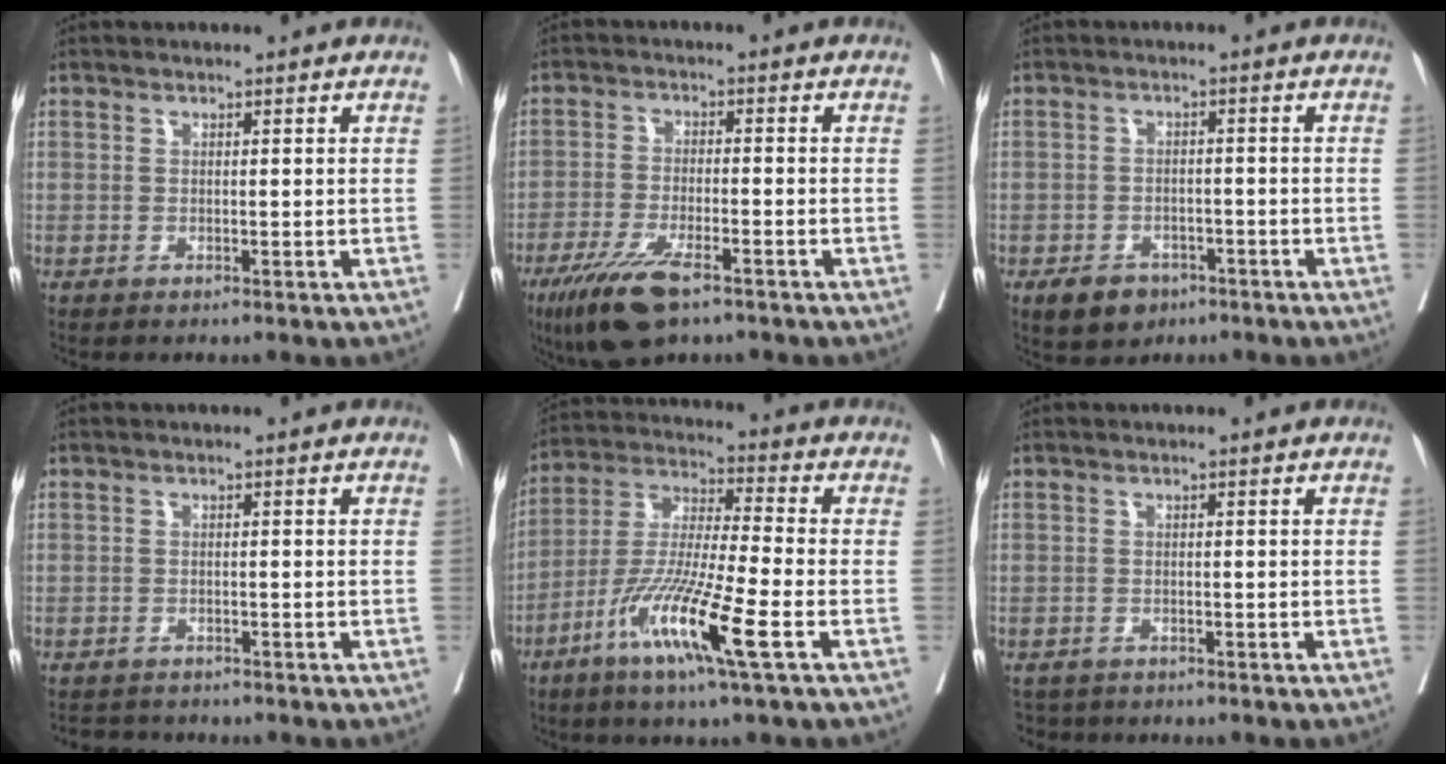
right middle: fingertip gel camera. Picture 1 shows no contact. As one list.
[{"total": 8.8, "force": [-5.8, 2.1, 6.2], "torque": [-0.118, -0.018, -0.101]}, {"total": 4.9, "force": [-3.0, 3.2, 2.0], "torque": [-0.032, 0.002, -0.042]}, {"total": 3.2, "force": [-3.0, 1.1, 0.0], "torque": [0.002, -0.006, -0.048]}, {"total": 14.0, "force": [-6.3, -0.2, 12.5], "torque": [-0.257, -0.026, -0.124]}, {"total": 2.6, "force": [-2.3, 1.3, 0.0], "torque": [-0.001, -0.002, -0.037]}]